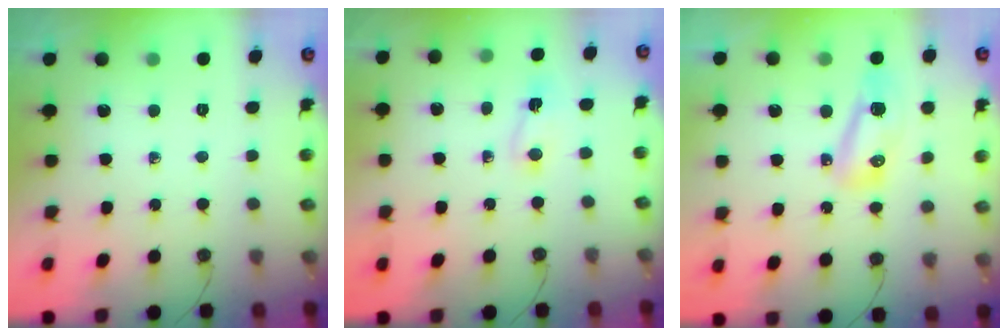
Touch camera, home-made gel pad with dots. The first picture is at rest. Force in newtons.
{"total": 2.0, "press": 1.6, "slide": 1.2}
{"total": 7.9, "press": 7.8, "slide": 1.5}